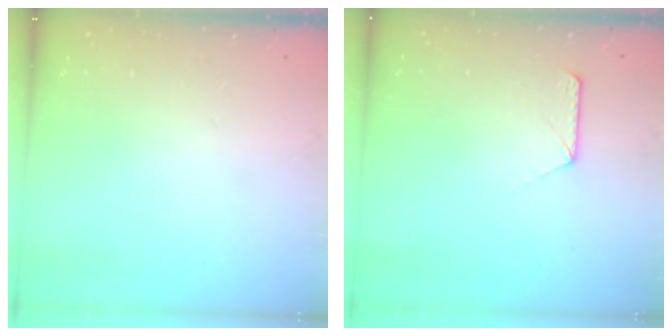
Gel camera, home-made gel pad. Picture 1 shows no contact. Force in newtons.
{"total": 7.0, "press": 7.0, "slide": 0.7}